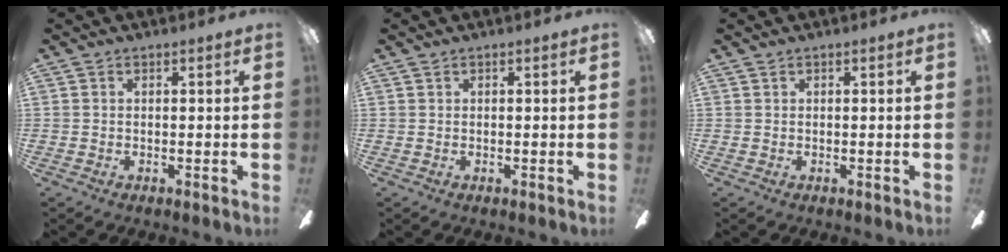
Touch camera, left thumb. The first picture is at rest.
{"total": 0.0}
{"total": 0.0}